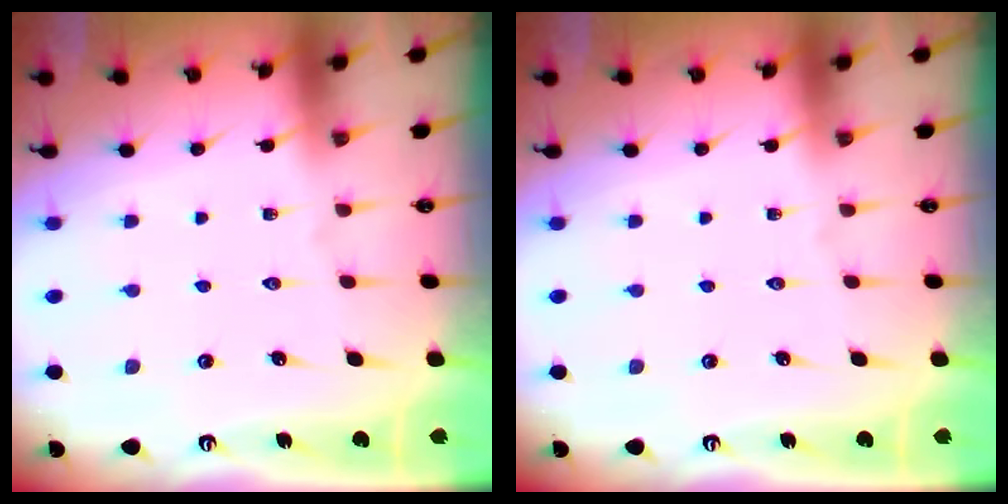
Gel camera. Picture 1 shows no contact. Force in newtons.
{"total": 0.0}